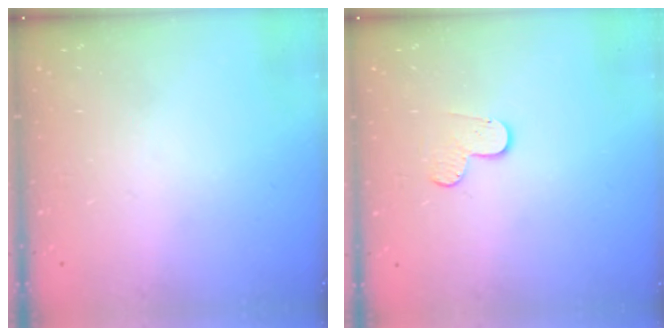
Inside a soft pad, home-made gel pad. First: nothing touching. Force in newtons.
{"total": 3.4, "press": 3.4, "slide": 0.3}